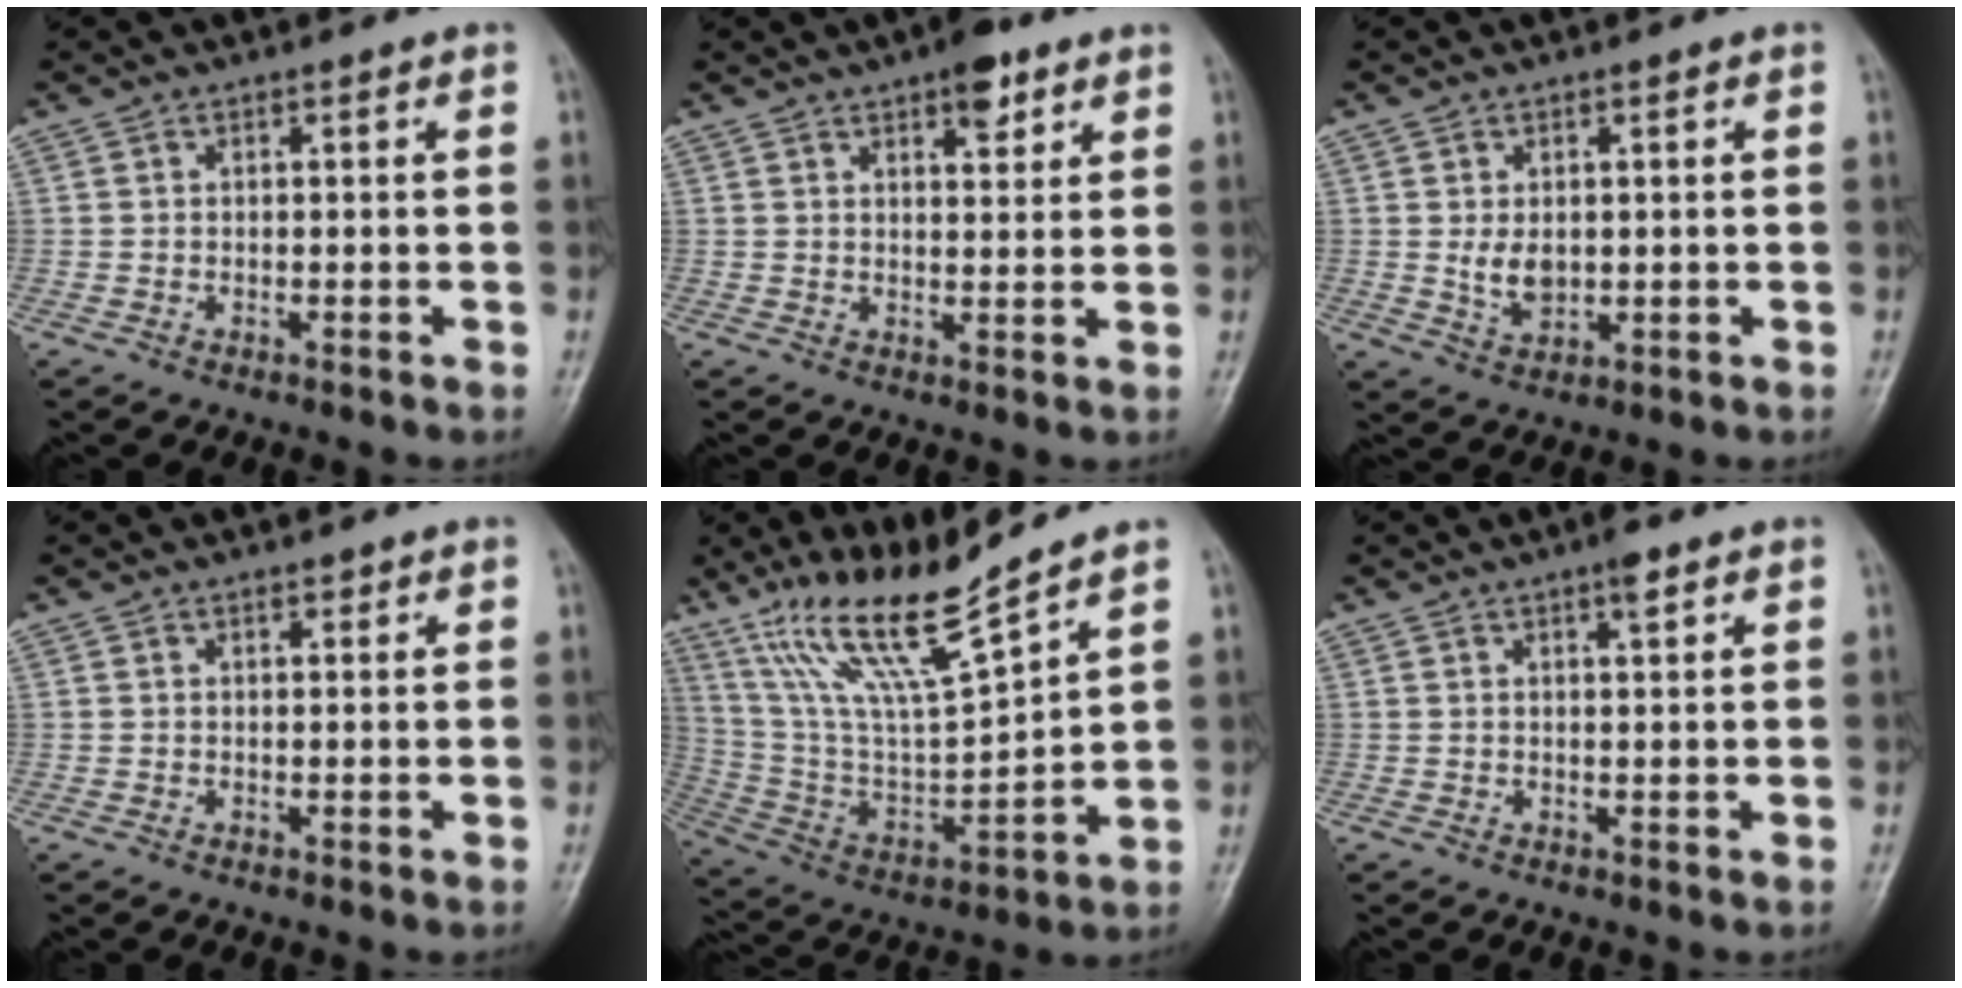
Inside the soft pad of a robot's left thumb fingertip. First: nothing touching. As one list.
[{"total": 5.8, "force": [3.5, 2.4, 3.9], "torque": [-0.038, -0.016, 0.046]}, {"total": 4.3, "force": [0.5, 2.7, 3.2], "torque": [-0.047, -0.012, 0.017]}, {"total": 1.1, "force": [0.8, 0.5, 0.7], "torque": [-0.007, -0.003, 0.010]}, {"total": 15.5, "force": [12.2, 1.1, 9.5], "torque": [-0.172, -0.070, 0.247]}, {"total": 2.6, "force": [1.6, 0.6, 2.0], "torque": [-0.028, -0.004, 0.022]}]